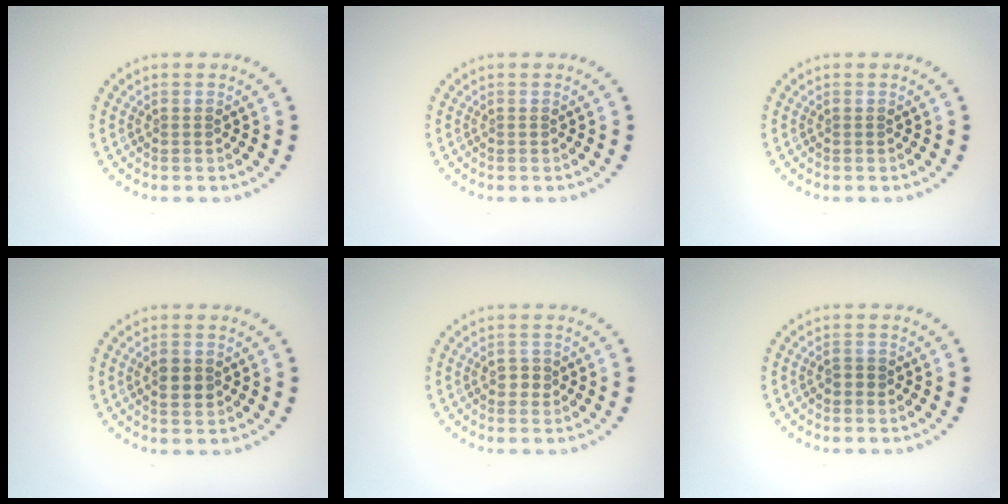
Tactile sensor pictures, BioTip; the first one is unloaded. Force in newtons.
{"total": 0.0}
{"total": 0.0}
{"total": 2.2, "press": 2.2, "slide": 0.1}
{"total": 1.1, "press": 1.0, "slide": 0.4}
{"total": 0.8, "press": 0.8, "slide": 0.1}